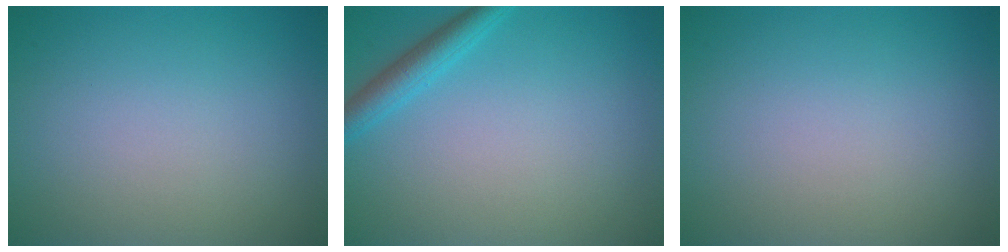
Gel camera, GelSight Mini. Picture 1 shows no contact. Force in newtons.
{"total": 2.5, "press": 2.4, "slide": 0.1}
{"total": 0.0}